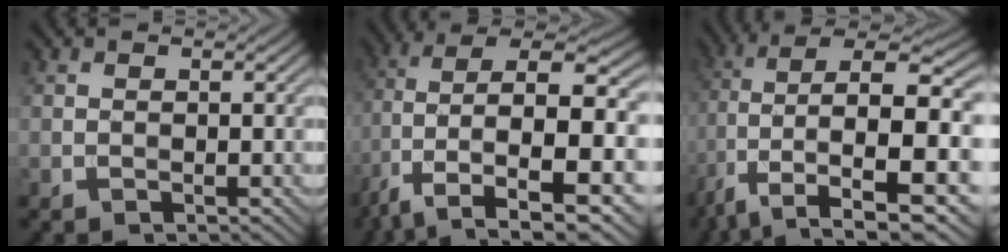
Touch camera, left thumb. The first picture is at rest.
{"total": 14.2, "force": [-1.2, 7.1, 12.2], "torque": [-0.265, -0.012, -0.010]}
{"total": 14.6, "force": [-0.1, 6.9, 12.8], "torque": [-0.279, -0.021, 0.022]}